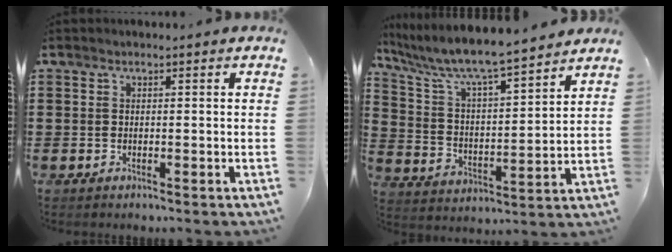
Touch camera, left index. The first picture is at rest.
{"total": 6.7, "force": [6.0, 0.3, 3.0], "torque": [-0.087, -0.046, 0.095]}